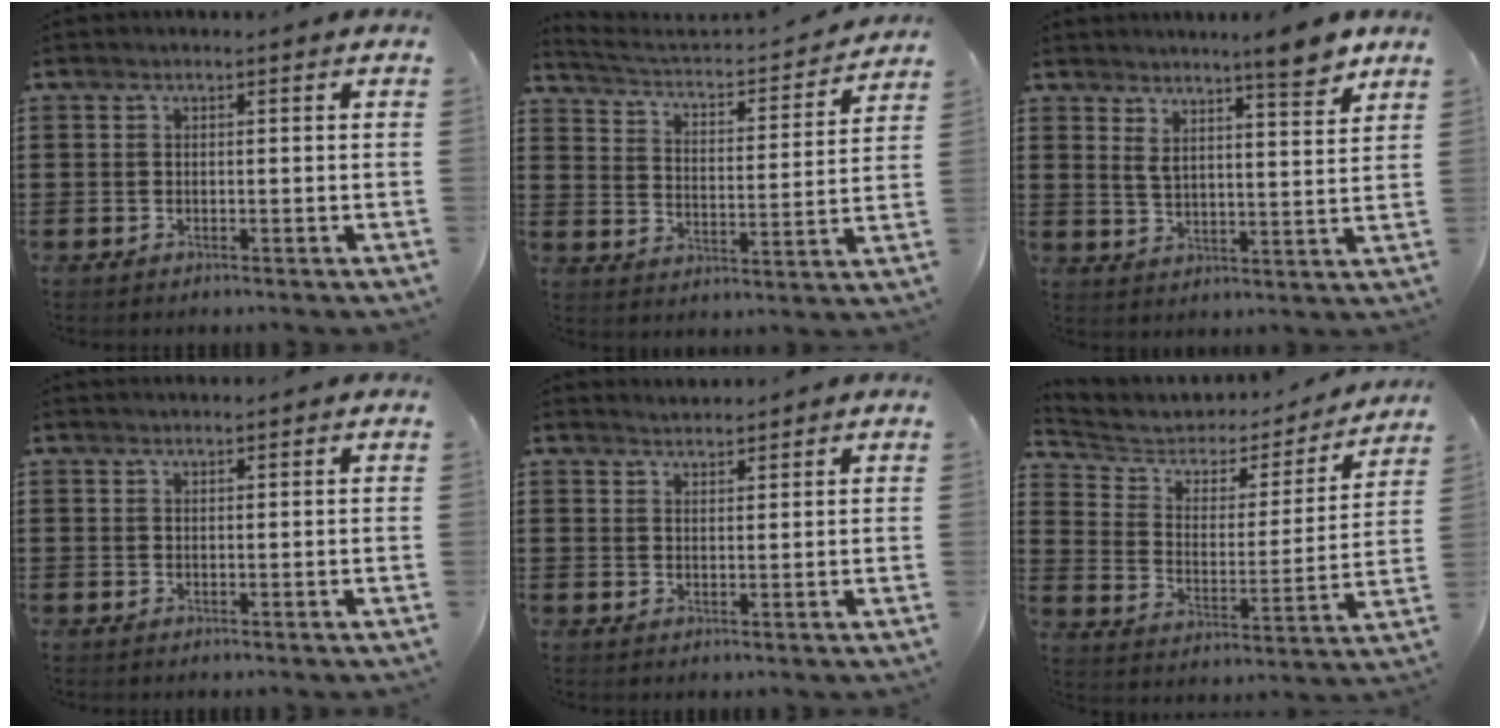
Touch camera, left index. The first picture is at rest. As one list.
[{"total": 2.5, "force": [2.3, 0.3, 0.9], "torque": [-0.038, -0.030, 0.028]}, {"total": 6.9, "force": [5.7, 0.6, 3.7], "torque": [-0.063, -0.028, 0.096]}, {"total": 0.7, "force": [0.7, -0.1, 0.0], "torque": [-0.002, -0.001, 0.014]}, {"total": 1.7, "force": [1.7, -0.1, -0.1], "torque": [-0.001, 0.001, 0.034]}, {"total": 4.3, "force": [3.4, 2.4, 0.9], "torque": [-0.046, -0.022, 0.052]}]